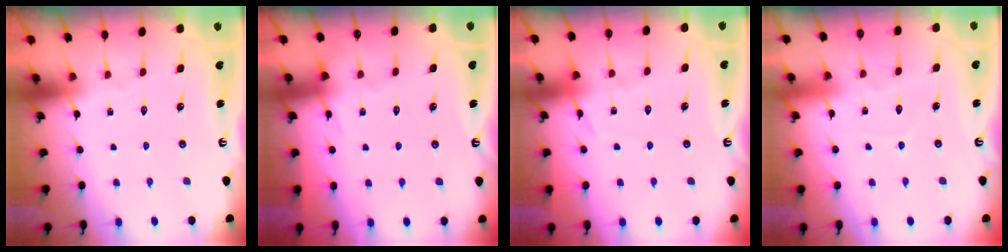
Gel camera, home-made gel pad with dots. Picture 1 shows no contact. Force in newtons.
{"total": 1.9, "press": 1.9, "slide": 0.3}
{"total": 5.8, "press": 5.7, "slide": 0.7}
{"total": 2.7, "press": 2.7, "slide": 0.2}